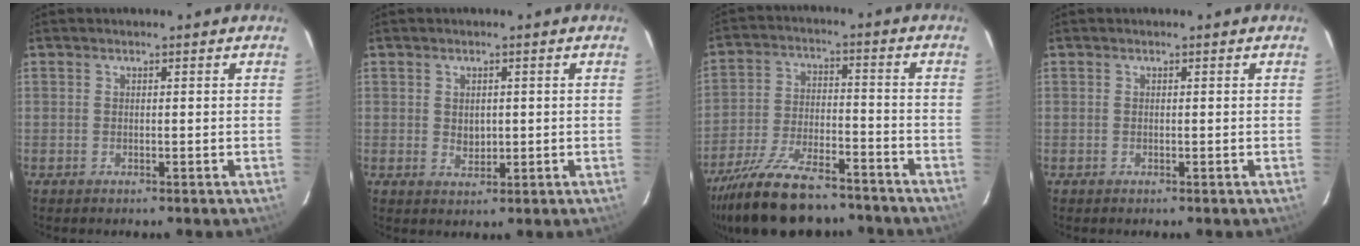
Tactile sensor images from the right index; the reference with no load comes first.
{"total": 2.7, "force": [0.1, 2.2, 1.6], "torque": [-0.024, 0.001, 0.005]}
{"total": 20.7, "force": [-17.1, 6.7, 9.6], "torque": [-0.198, -0.023, -0.271]}
{"total": 0.0}